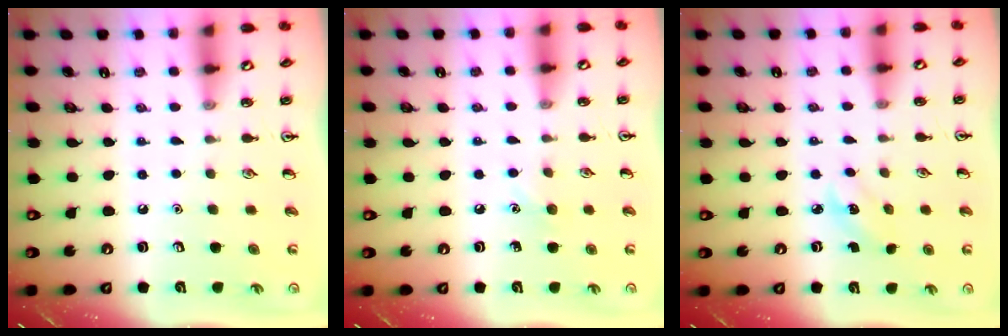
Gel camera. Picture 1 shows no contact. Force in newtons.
{"total": 4.4, "press": 4.1, "slide": 1.5}
{"total": 2.4, "press": 2.2, "slide": 0.9}